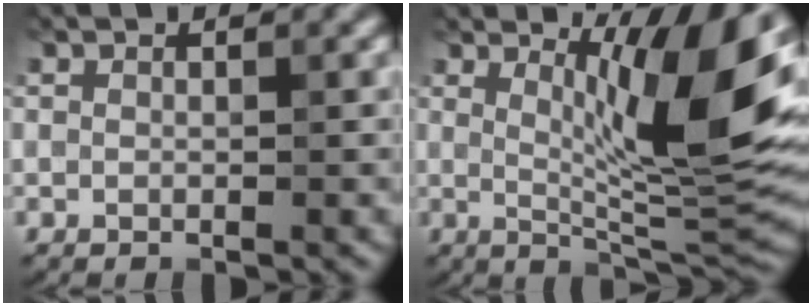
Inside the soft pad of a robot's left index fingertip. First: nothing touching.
{"total": 10.5, "force": [3.3, 2.1, 9.7], "torque": [-0.136, -0.016, 0.061]}